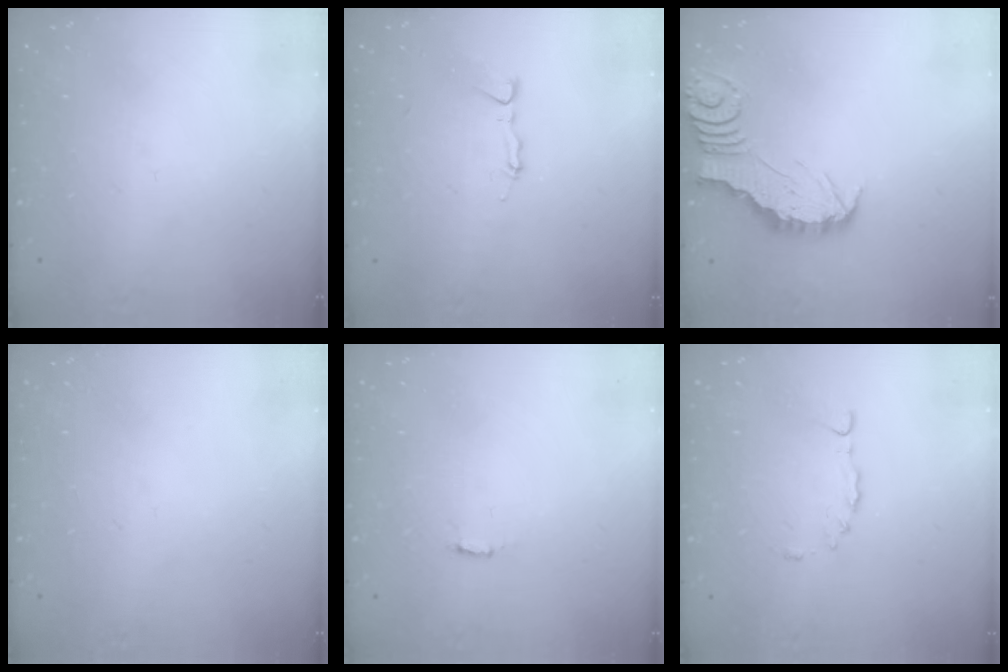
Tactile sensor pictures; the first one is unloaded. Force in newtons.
{"total": 3.5, "press": 3.5, "slide": 0.2}
{"total": 2.6, "press": 2.6, "slide": 0.2}
{"total": 0.0}
{"total": 3.0, "press": 2.9, "slide": 0.5}
{"total": 4.8, "press": 4.7, "slide": 0.7}